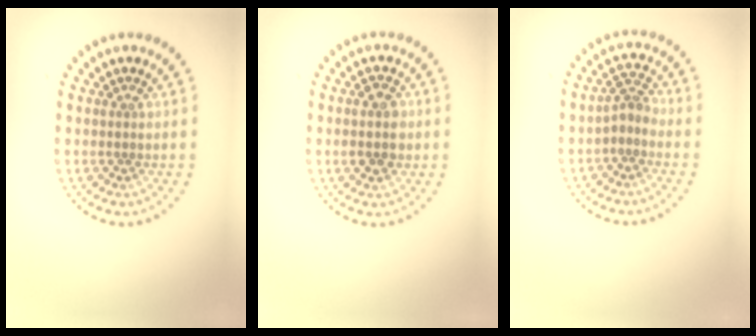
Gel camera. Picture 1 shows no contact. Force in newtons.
{"total": 2.9, "press": 2.8, "slide": 0.2}
{"total": 1.8, "press": 1.3, "slide": 1.1}